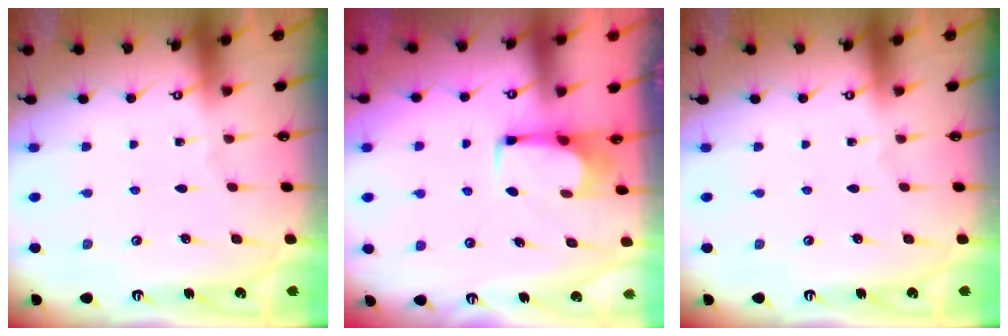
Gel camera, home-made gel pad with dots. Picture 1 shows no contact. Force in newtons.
{"total": 2.7, "press": 2.6, "slide": 0.4}
{"total": 0.0}